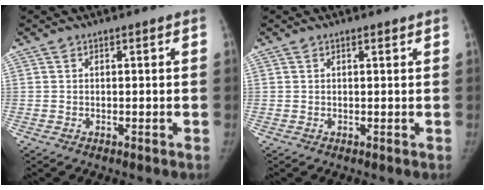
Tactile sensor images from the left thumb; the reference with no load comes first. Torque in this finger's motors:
{"motor_torque": [-0.30, -0.15, -0.28, 0.22, -0.02]}